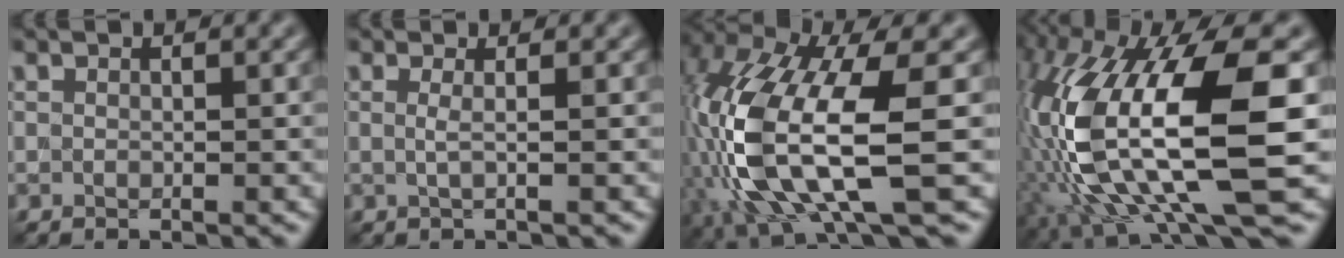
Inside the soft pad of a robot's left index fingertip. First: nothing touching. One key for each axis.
{"total": 1.3, "fx": 0.0, "fy": 0.3, "fz": 1.3, "tx": -0.020, "ty": -0.001, "tz": -0.005}
{"total": 13.4, "fx": -2.3, "fy": 5.3, "fz": 12.0, "tx": -0.270, "ty": -0.021, "tz": -0.041}
{"total": 15.0, "fx": -0.9, "fy": 5.2, "fz": 14.1, "tx": -0.283, "ty": -0.007, "tz": -0.014}